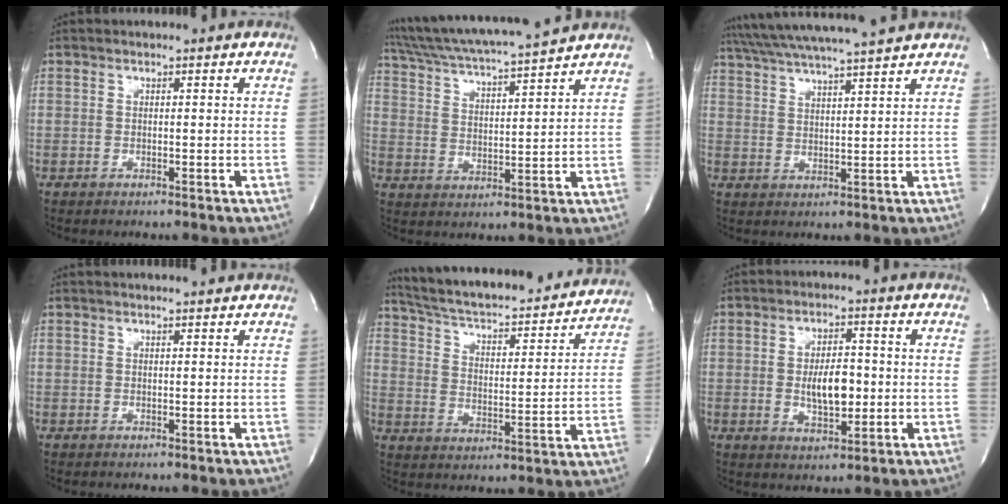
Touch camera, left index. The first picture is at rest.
{"total": 15.4, "force": [14.0, -0.2, 6.4], "torque": [-0.125, 0.015, 0.227]}
{"total": 14.7, "force": [13.2, -0.7, 6.5], "torque": [-0.125, 0.019, 0.200]}
{"total": 2.6, "force": [2.5, -0.1, 0.8], "torque": [-0.012, 0.010, 0.029]}
{"total": 26.7, "force": [24.1, 5.0, 10.3], "torque": [-0.173, -0.019, 0.324]}
{"total": 6.3, "force": [-0.5, 2.6, 5.7], "torque": [-0.099, -0.001, -0.003]}